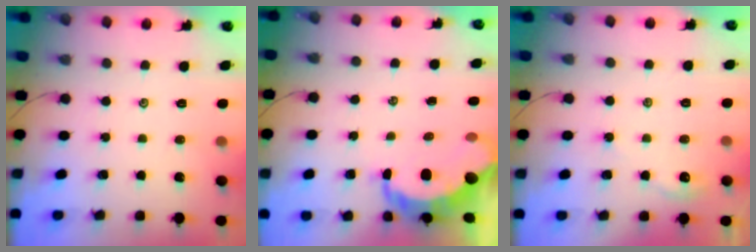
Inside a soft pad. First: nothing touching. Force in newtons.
{"total": 8.5, "press": 8.5, "slide": 0.6}
{"total": 1.9, "press": 1.9, "slide": 0.4}